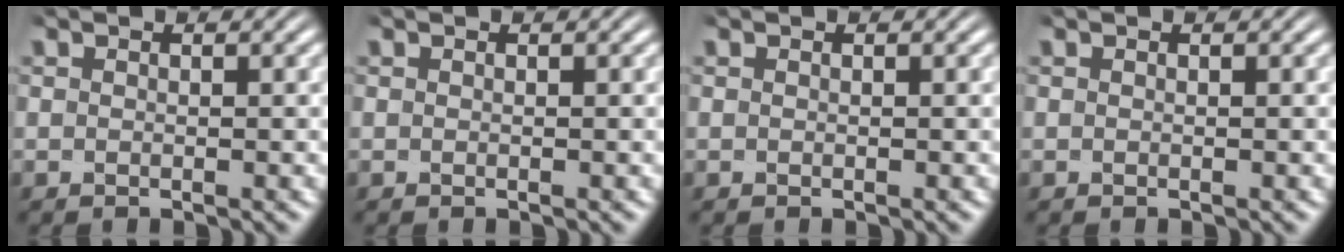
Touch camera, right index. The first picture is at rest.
{"total": 0.0}
{"total": 0.0}
{"total": 0.0}